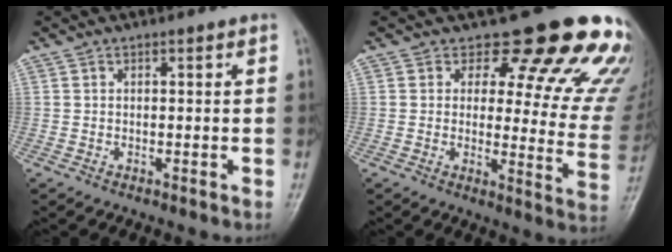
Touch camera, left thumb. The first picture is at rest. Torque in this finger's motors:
{"motor_torque": [0.71, 0.71, 0.07, -0.50, 0.07]}